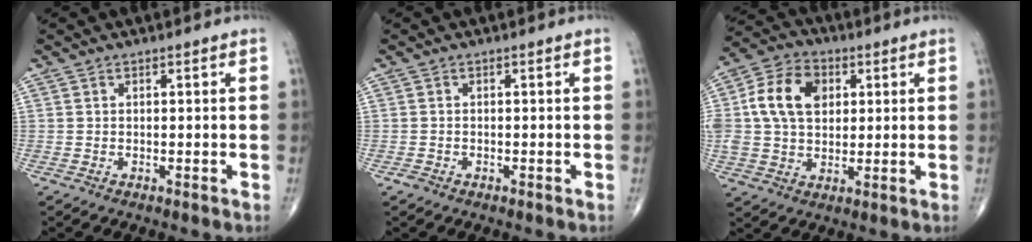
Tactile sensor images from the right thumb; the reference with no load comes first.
{"total": 0.8, "force": [-0.6, 0.5, 0.2], "torque": [-0.005, 0.004, -0.013]}
{"total": 13.0, "force": [2.7, 9.3, 8.7], "torque": [-0.148, 0.011, 0.043]}